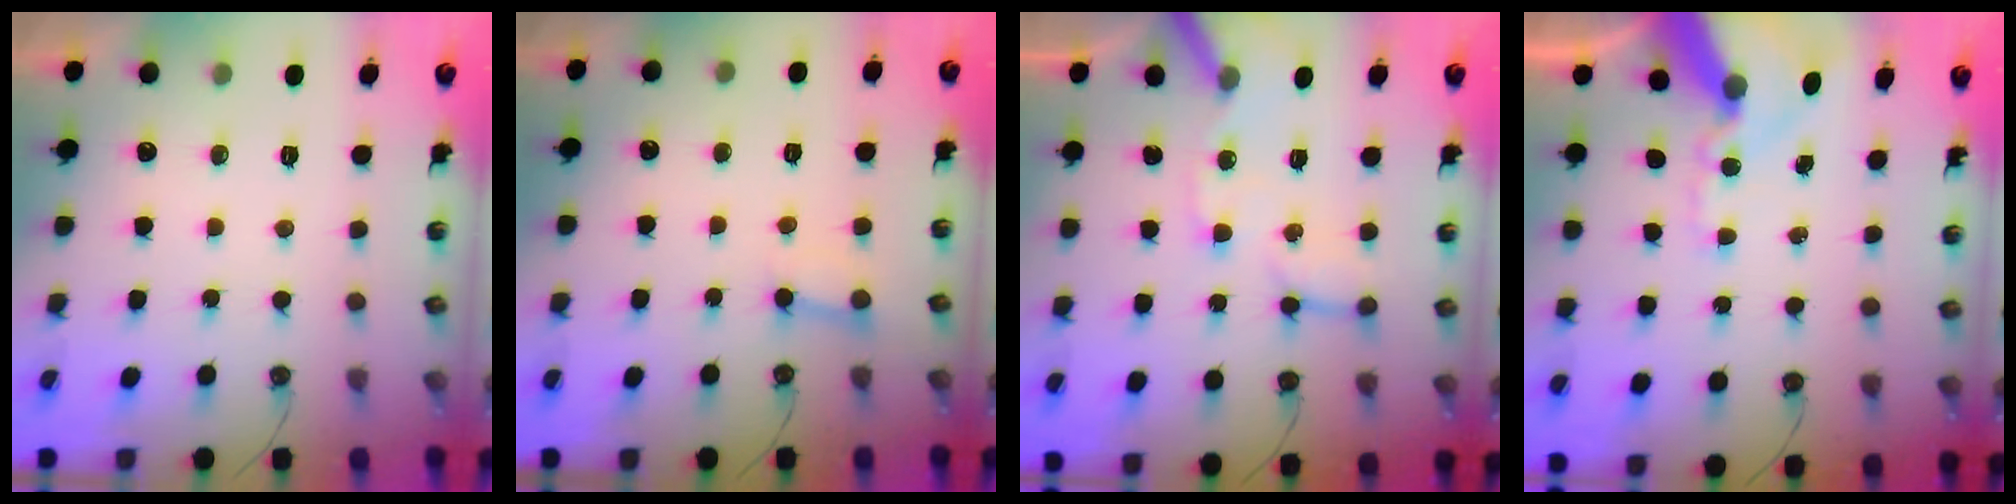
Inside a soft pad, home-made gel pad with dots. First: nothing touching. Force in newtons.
{"total": 2.0, "press": 2.0, "slide": 0.2}
{"total": 11.7, "press": 11.6, "slide": 1.5}
{"total": 13.7, "press": 13.5, "slide": 1.9}